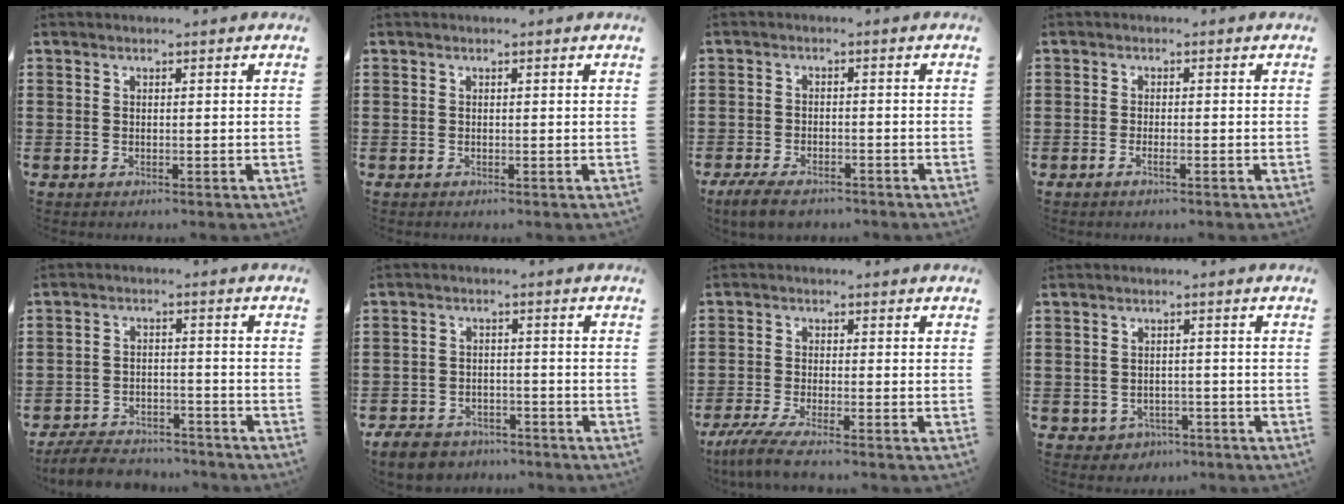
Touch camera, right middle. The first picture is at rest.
{"total": 0.0}
{"total": 4.0, "force": [-3.4, 1.2, 1.7], "torque": [-0.042, 0.002, -0.070]}
{"total": 1.3, "force": [-0.7, 0.2, 1.1], "torque": [-0.021, -0.002, -0.012]}
{"total": 5.6, "force": [-5.5, 1.0, 0.9], "torque": [-0.024, 0.010, -0.112]}
{"total": 5.1, "force": [-4.8, 1.3, 1.0], "torque": [-0.027, 0.008, -0.098]}
{"total": 4.3, "force": [-3.7, -0.1, 2.2], "torque": [-0.066, -0.020, -0.078]}
{"total": 1.9, "force": [-1.6, 1.0, -0.1], "torque": [-0.008, 0.000, -0.036]}